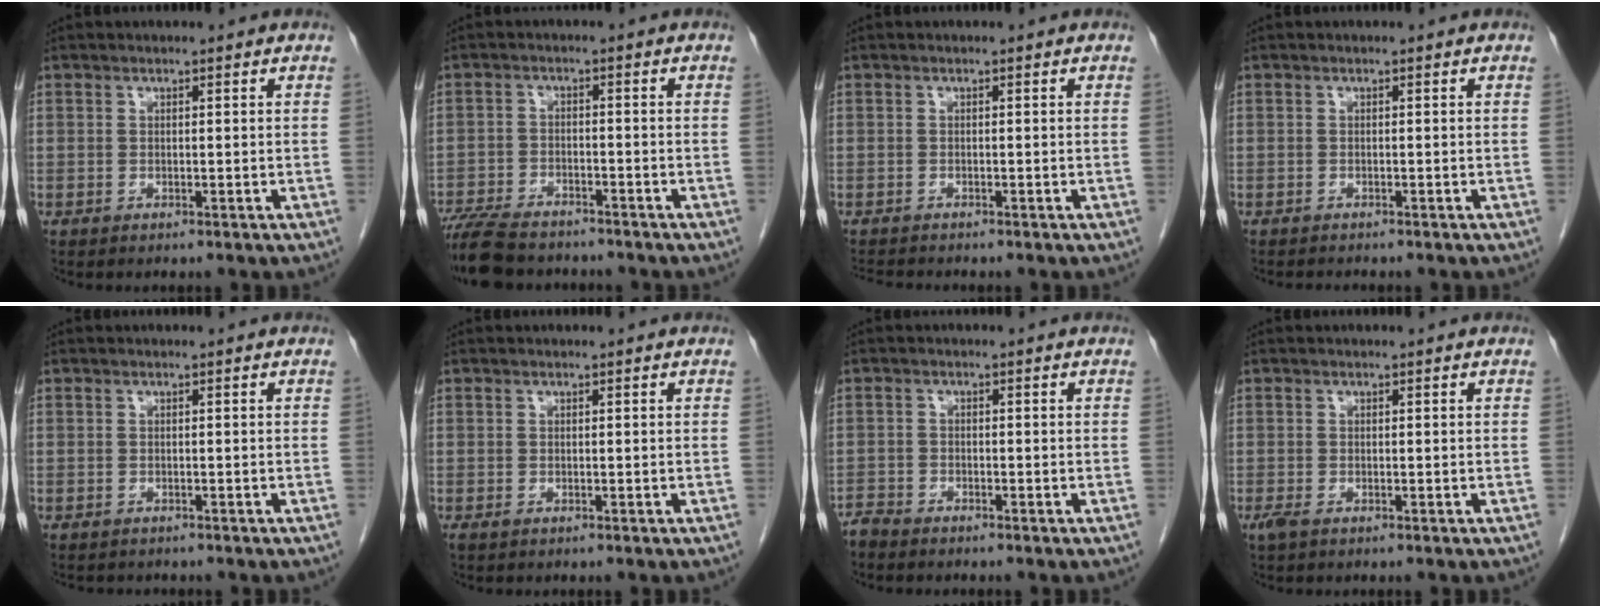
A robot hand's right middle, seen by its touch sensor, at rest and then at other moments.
{"total": 10.4, "force": [-9.0, 3.0, 4.2], "torque": [-0.077, -0.014, -0.145]}
{"total": 2.0, "force": [-1.9, 0.0, 0.4], "torque": [-0.007, -0.008, -0.033]}
{"total": 1.2, "force": [-1.2, 0.1, 0.3], "torque": [-0.007, -0.003, -0.016]}
{"total": 1.8, "force": [-1.6, 0.7, 0.3], "torque": [-0.011, -0.002, -0.021]}
{"total": 0.0}
{"total": 2.0, "force": [-2.0, 0.2, 0.0], "torque": [-0.002, -0.005, -0.039]}
{"total": 1.4, "force": [-0.8, 0.6, 1.0], "torque": [-0.025, -0.004, -0.013]}